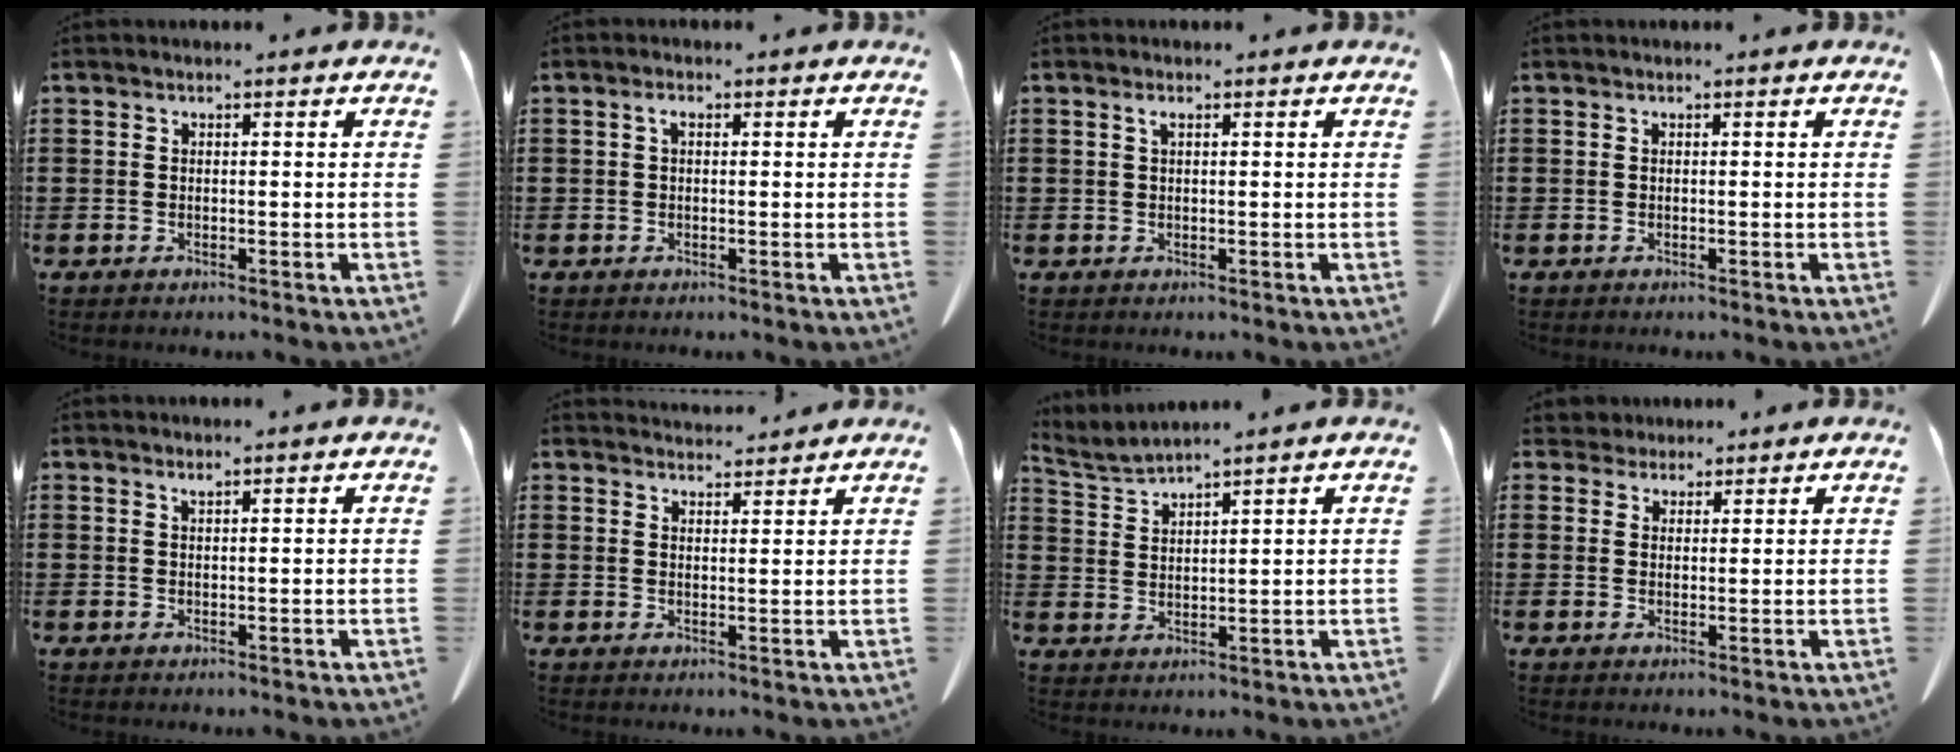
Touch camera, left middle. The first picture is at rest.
{"total": 1.4, "force": [0.3, 0.6, 1.2], "torque": [-0.027, 0.005, 0.004]}
{"total": 1.1, "force": [0.5, 0.3, 0.9], "torque": [-0.018, 0.005, 0.008]}
{"total": 0.0}
{"total": 0.8, "force": [0.7, 0.0, 0.4], "torque": [-0.009, -0.002, 0.014]}
{"total": 2.9, "force": [2.9, 0.2, 0.0], "torque": [-0.009, -0.008, 0.054]}
{"total": 2.6, "force": [2.5, -0.2, 0.5], "torque": [-0.021, -0.010, 0.046]}
{"total": 2.4, "force": [2.2, 1.0, 0.1], "torque": [-0.002, 0.000, 0.040]}